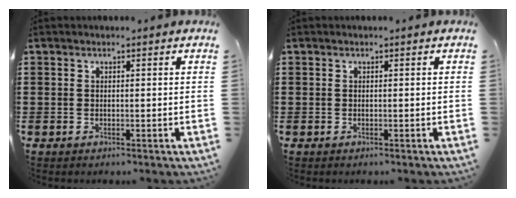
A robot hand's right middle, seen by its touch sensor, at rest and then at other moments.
{"total": 0.0}